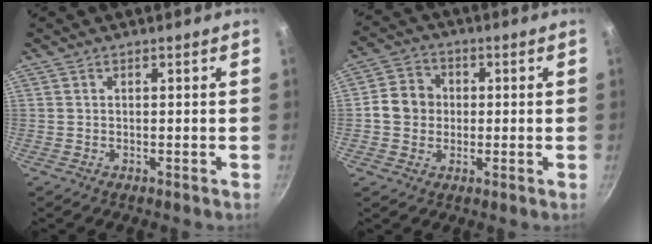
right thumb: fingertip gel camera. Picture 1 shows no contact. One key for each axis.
{"total": 7.3, "fx": 0.0, "fy": 6.6, "fz": 3.2, "tx": -0.026, "ty": 0.012, "tz": -0.016}